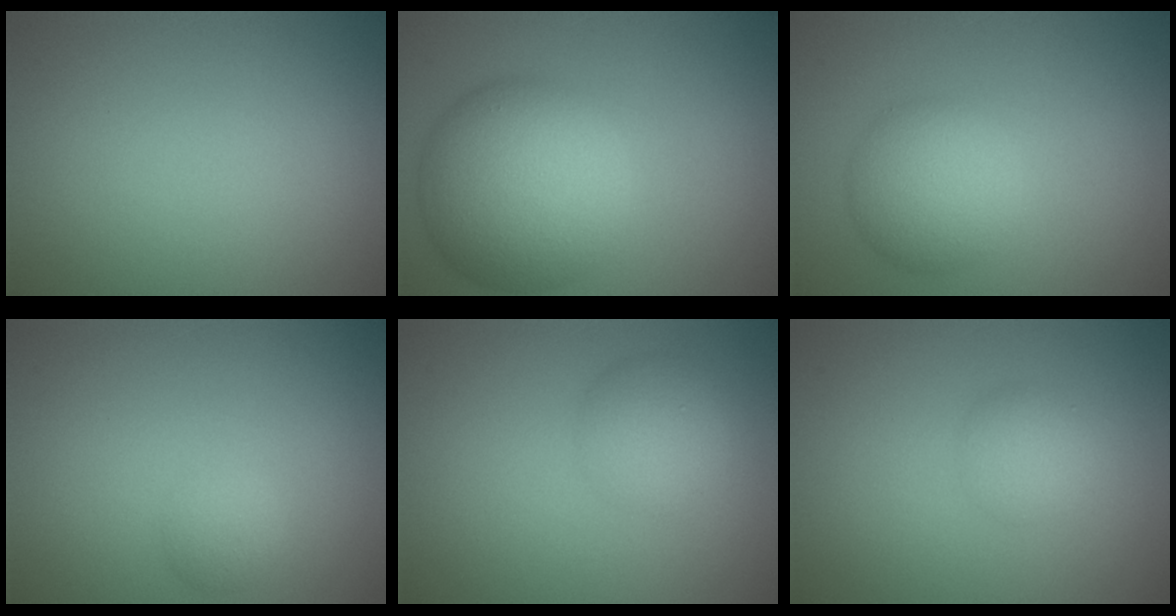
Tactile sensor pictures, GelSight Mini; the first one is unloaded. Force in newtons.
{"total": 9.4, "press": 9.4, "slide": 0.4}
{"total": 4.4, "press": 4.4, "slide": 0.0}
{"total": 1.4, "press": 1.4, "slide": 0.1}
{"total": 3.0, "press": 3.0, "slide": 0.1}
{"total": 2.1, "press": 2.1, "slide": 0.0}